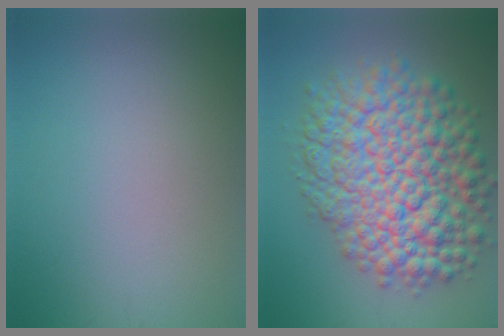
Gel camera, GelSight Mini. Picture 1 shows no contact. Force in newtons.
{"total": 12.3, "press": 12.3, "slide": 0.3}